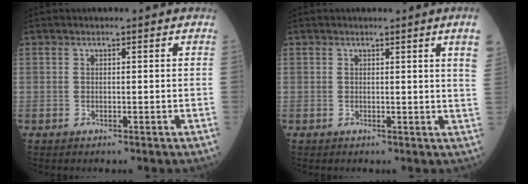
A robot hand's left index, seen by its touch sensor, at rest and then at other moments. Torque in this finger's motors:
{"motor_torque": [0.59, -0.40, 0.30, 0.07]}